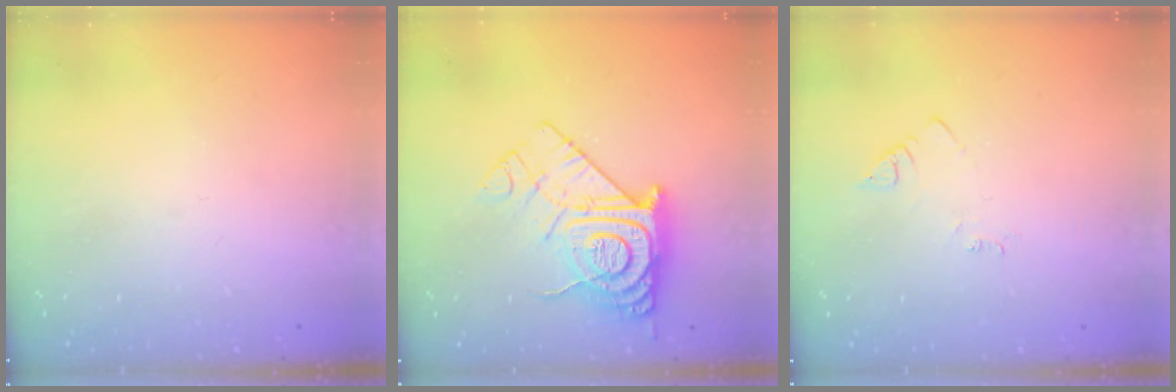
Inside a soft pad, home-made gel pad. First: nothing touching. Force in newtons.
{"total": 14.8, "press": 14.7, "slide": 1.3}
{"total": 2.7, "press": 2.7, "slide": 0.4}